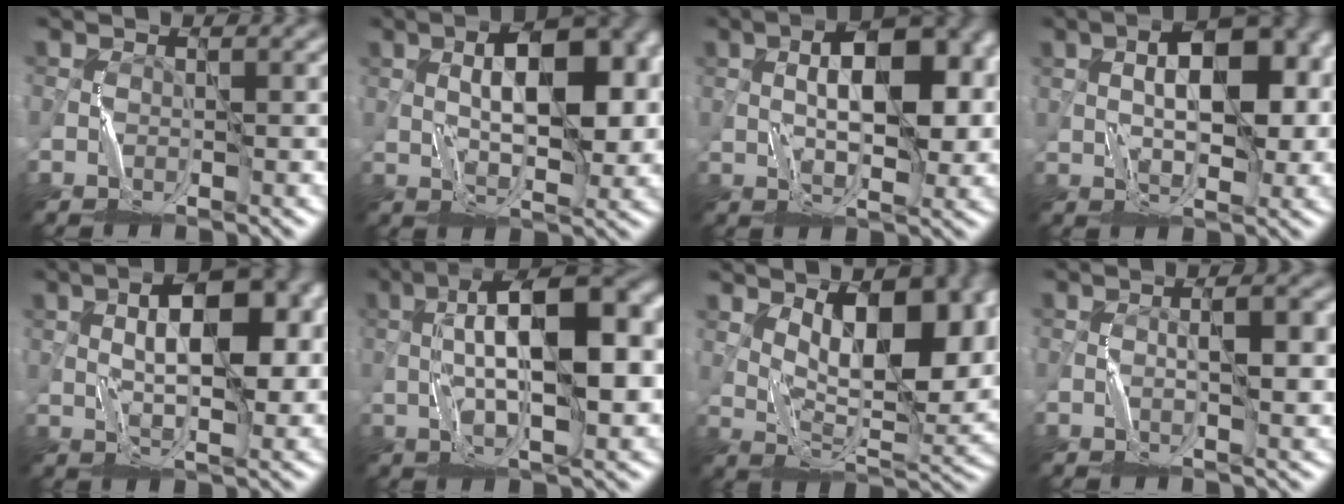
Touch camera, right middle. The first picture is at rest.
{"total": 8.7, "force": [1.6, 3.6, 7.8], "torque": [-0.108, 0.012, 0.025]}
{"total": 8.4, "force": [1.4, 3.5, 7.5], "torque": [-0.106, 0.013, 0.019]}
{"total": 7.6, "force": [1.6, 3.3, 6.7], "torque": [-0.095, 0.012, 0.024]}
{"total": 8.3, "force": [1.6, 3.2, 7.4], "torque": [-0.108, 0.014, 0.024]}
{"total": 13.7, "force": [1.1, 4.7, 12.8], "torque": [-0.194, 0.025, 0.019]}
{"total": 10.1, "force": [3.8, 3.9, 8.5], "torque": [-0.128, -0.002, 0.071]}
{"total": 4.2, "force": [0.1, 1.1, 4.1], "torque": [-0.051, 0.005, 0.006]}